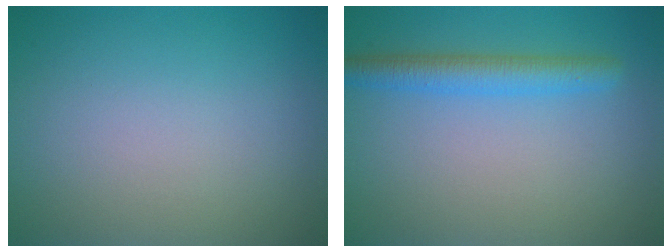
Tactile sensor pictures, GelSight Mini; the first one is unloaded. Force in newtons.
{"total": 3.2, "press": 3.2, "slide": 0.1}